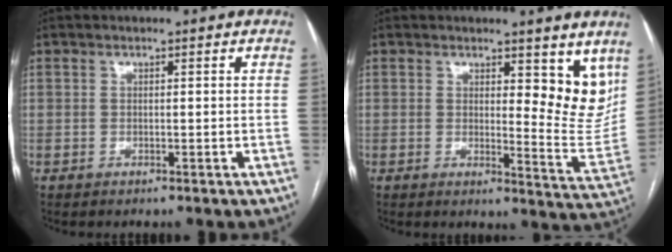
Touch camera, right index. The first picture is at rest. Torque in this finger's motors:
{"motor_torque": [0.19, 0.20, 0.03, 0.01]}